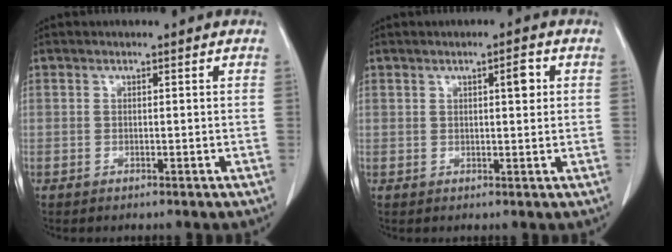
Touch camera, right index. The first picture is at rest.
{"total": 2.8, "force": [1.0, 0.9, 2.4], "torque": [-0.034, 0.005, 0.017]}